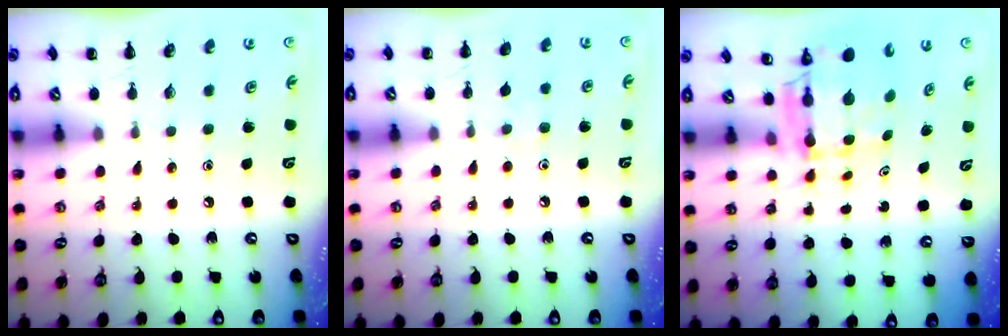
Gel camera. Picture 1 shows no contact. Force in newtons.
{"total": 4.6, "press": 4.3, "slide": 1.5}
{"total": 5.6, "press": 5.2, "slide": 2.1}